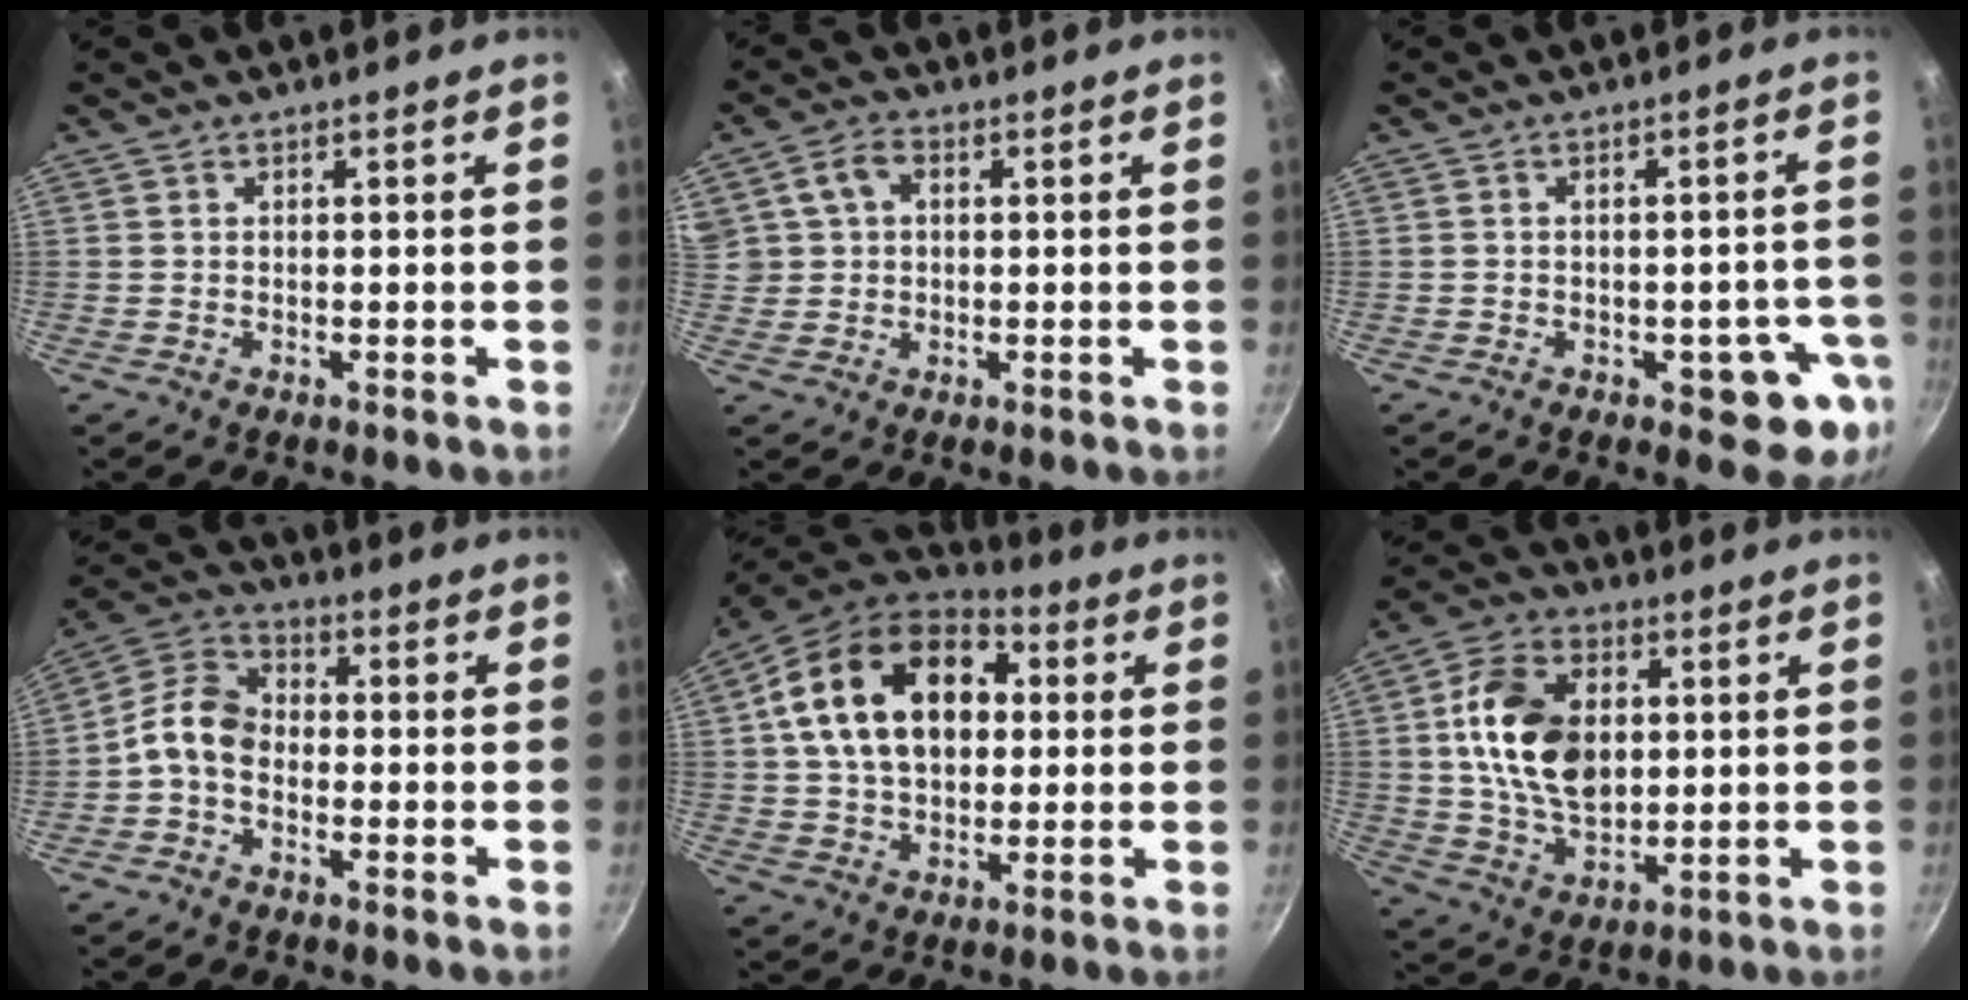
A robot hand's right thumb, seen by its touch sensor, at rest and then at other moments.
{"total": 6.0, "force": [1.5, 4.7, 3.4], "torque": [-0.047, 0.008, 0.026]}
{"total": 8.0, "force": [-3.0, 4.3, 6.1], "torque": [-0.022, 0.019, -0.033]}
{"total": 8.0, "force": [-2.1, 5.8, 5.2], "torque": [-0.091, 0.039, -0.063]}
{"total": 20.7, "force": [4.2, 14.2, 14.4], "torque": [-0.220, 0.022, 0.058]}
{"total": 16.4, "force": [2.3, 11.0, 11.9], "torque": [-0.189, -0.003, 0.039]}